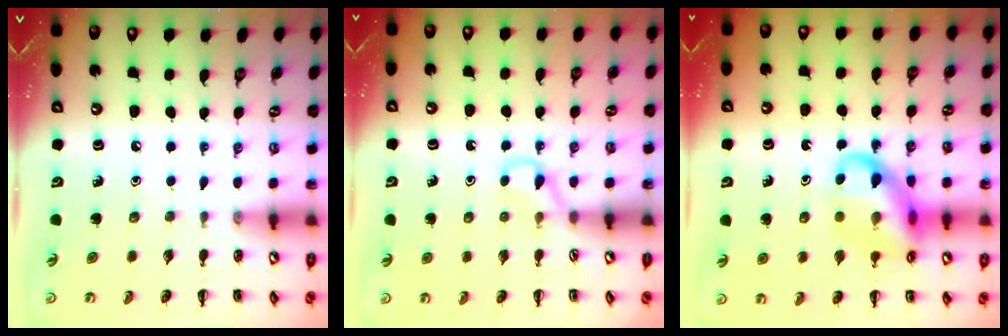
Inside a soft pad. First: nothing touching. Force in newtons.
{"total": 2.7, "press": 2.4, "slide": 1.1}
{"total": 14.3, "press": 14.0, "slide": 2.9}